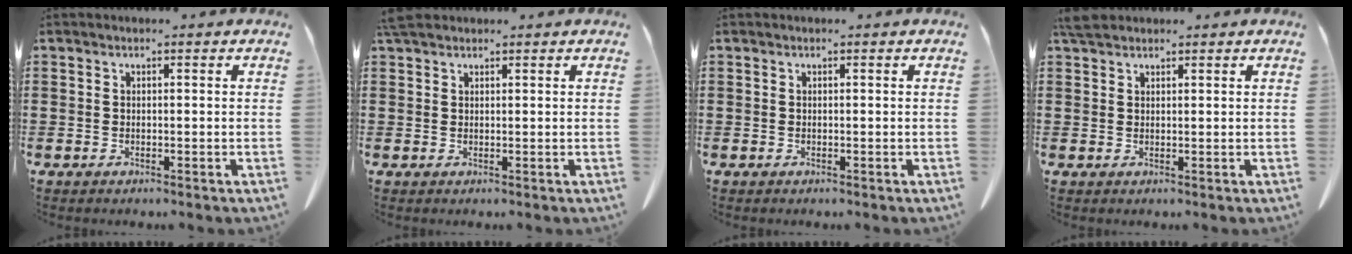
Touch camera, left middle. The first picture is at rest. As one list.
[{"total": 2.3, "force": [2.0, 0.8, 1.0], "torque": [-0.026, 0.004, 0.040]}, {"total": 0.0}, {"total": 2.4, "force": [2.1, 0.9, 0.9], "torque": [-0.025, 0.004, 0.042]}]